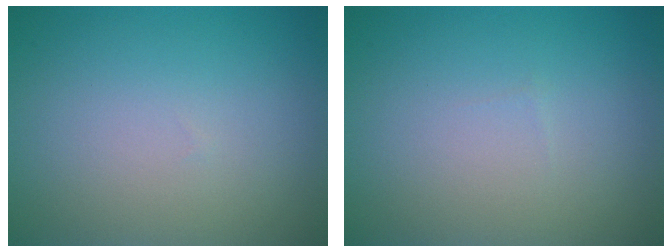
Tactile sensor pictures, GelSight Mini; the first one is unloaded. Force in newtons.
{"total": 0.0}